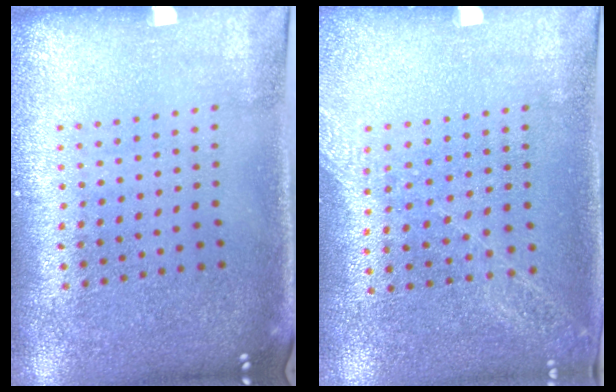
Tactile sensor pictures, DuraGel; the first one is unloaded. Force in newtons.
{"total": 1.2, "press": 1.2, "slide": 0.2}